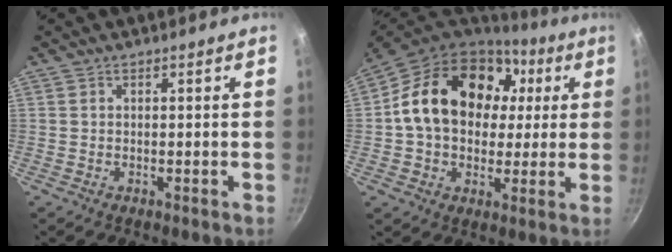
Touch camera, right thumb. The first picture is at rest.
{"total": 22.4, "force": [4.5, 16.5, 14.5], "torque": [-0.232, 0.025, 0.070]}